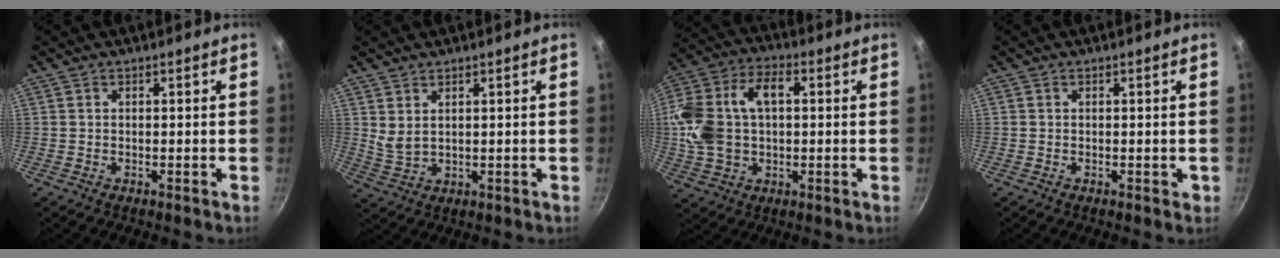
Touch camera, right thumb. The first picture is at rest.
{"total": 3.3, "force": [1.9, 1.6, 2.2], "torque": [-0.040, -0.020, 0.043]}
{"total": 17.1, "force": [1.6, 11.3, 12.7], "torque": [-0.247, 0.035, 0.024]}
{"total": 0.6, "force": [-0.1, 0.6, 0.3], "torque": [0.002, 0.001, -0.002]}